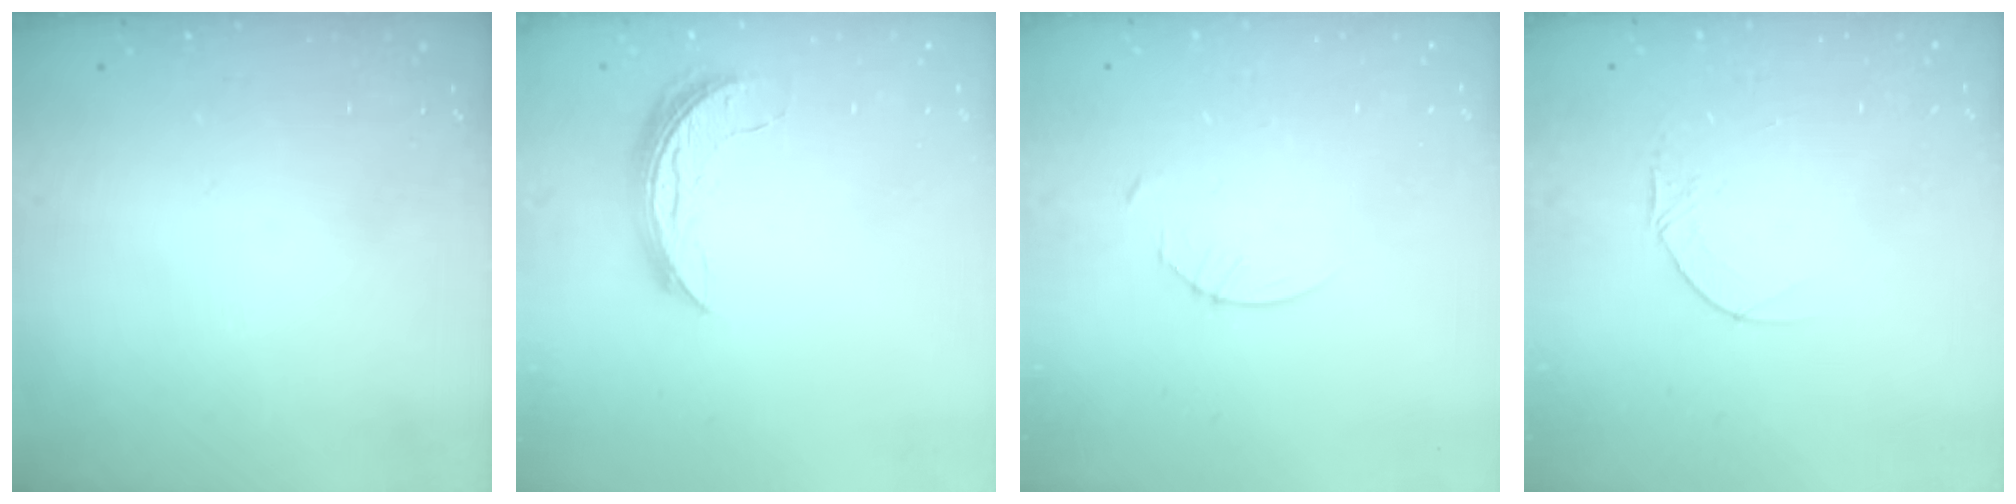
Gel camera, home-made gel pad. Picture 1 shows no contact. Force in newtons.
{"total": 7.2, "press": 7.2, "slide": 0.7}
{"total": 2.9, "press": 2.9, "slide": 0.4}
{"total": 4.1, "press": 4.1, "slide": 0.4}